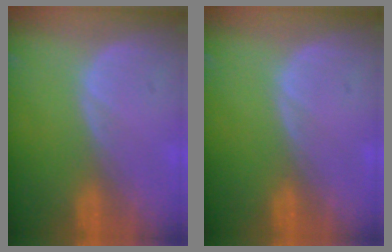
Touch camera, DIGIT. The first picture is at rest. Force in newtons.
{"total": 0.0}